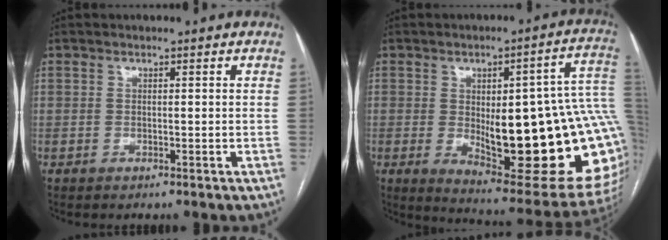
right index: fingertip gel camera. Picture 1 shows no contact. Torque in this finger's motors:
{"motor_torque": [2.14, 0.00, 1.05, 0.21]}